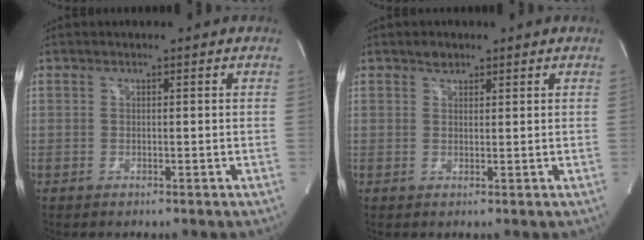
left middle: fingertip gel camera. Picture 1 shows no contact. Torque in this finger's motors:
{"motor_torque": [0.13, -0.09, -0.07, 0.00]}